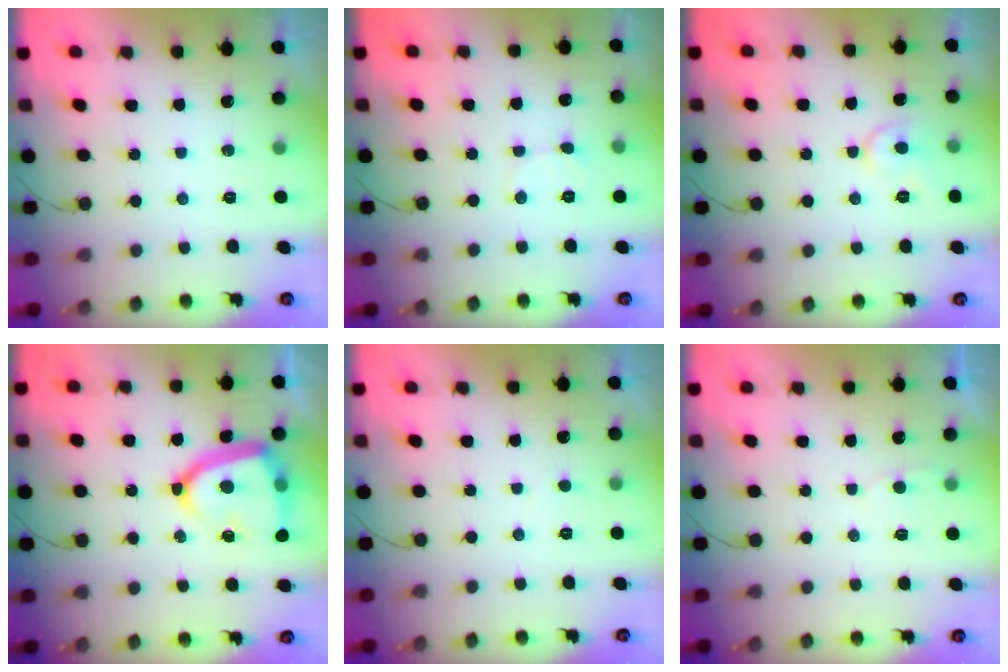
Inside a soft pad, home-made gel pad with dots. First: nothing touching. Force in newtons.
{"total": 2.9, "press": 2.9, "slide": 0.3}
{"total": 6.0, "press": 6.0, "slide": 0.6}
{"total": 16.9, "press": 16.8, "slide": 1.5}
{"total": 1.4, "press": 1.4, "slide": 0.2}
{"total": 2.0, "press": 2.0, "slide": 0.2}